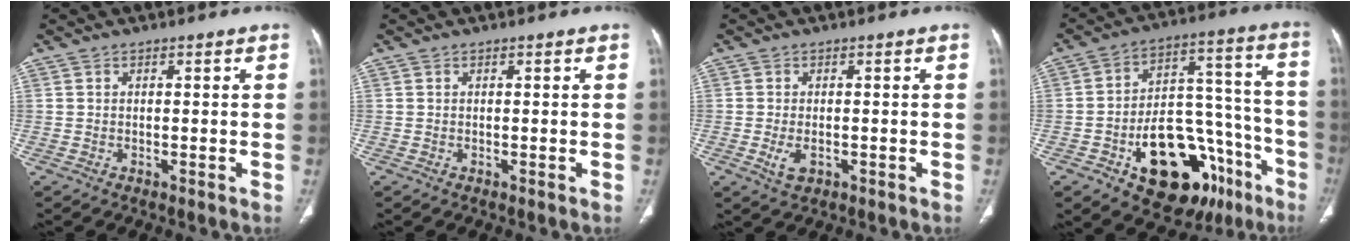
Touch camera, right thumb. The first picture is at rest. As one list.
[{"total": 0.0}, {"total": 3.1, "force": [-0.9, 1.8, 2.4], "torque": [-0.046, -0.002, -0.011]}, {"total": 24.3, "force": [-11.8, 13.8, 16.2], "torque": [-0.179, 0.092, -0.163]}]